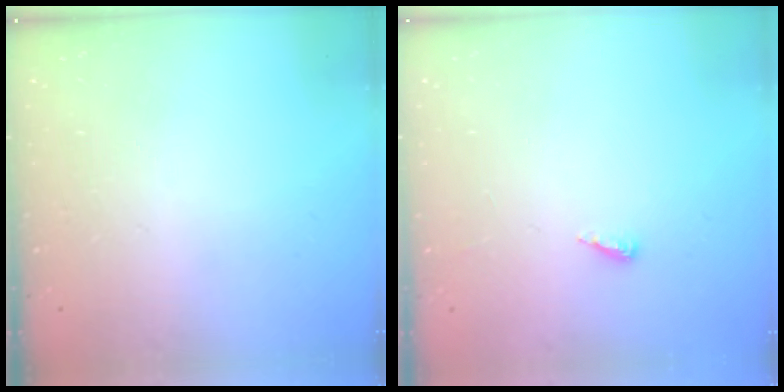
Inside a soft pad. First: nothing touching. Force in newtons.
{"total": 2.8, "press": 2.8, "slide": 0.2}